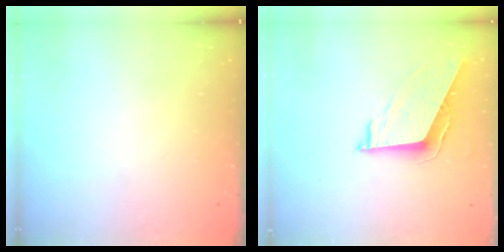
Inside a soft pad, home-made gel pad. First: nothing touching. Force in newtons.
{"total": 8.5, "press": 8.2, "slide": 2.2}